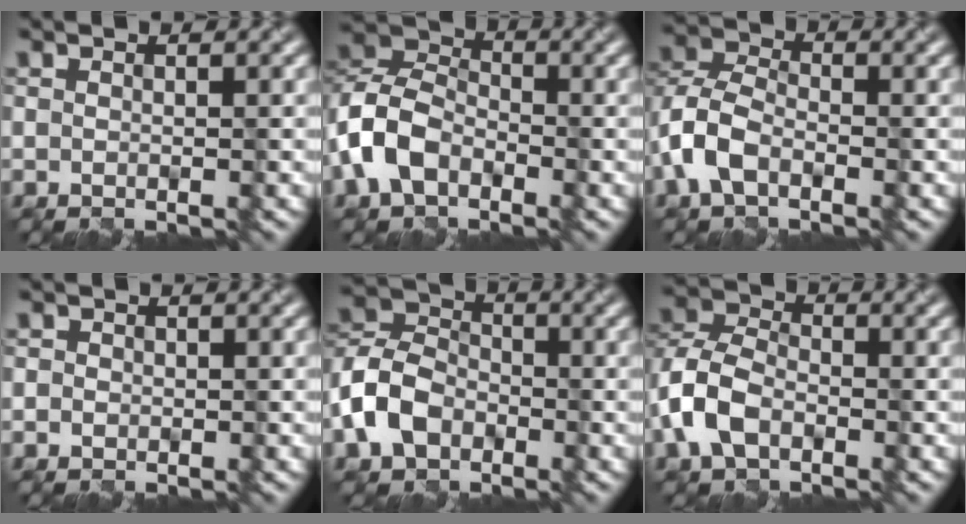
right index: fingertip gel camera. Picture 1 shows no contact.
{"total": 6.7, "force": [-3.0, 4.6, 3.9], "torque": [-0.086, 0.007, -0.072]}
{"total": 5.1, "force": [-2.2, 3.2, 3.4], "torque": [-0.079, 0.006, -0.054]}
{"total": 0.8, "force": [-0.1, 0.8, 0.0], "torque": [0.004, -0.005, -0.002]}
{"total": 6.5, "force": [-2.8, 4.8, 3.3], "torque": [-0.072, 0.006, -0.069]}
{"total": 5.9, "force": [-2.3, 3.9, 3.7], "torque": [-0.085, 0.006, -0.055]}